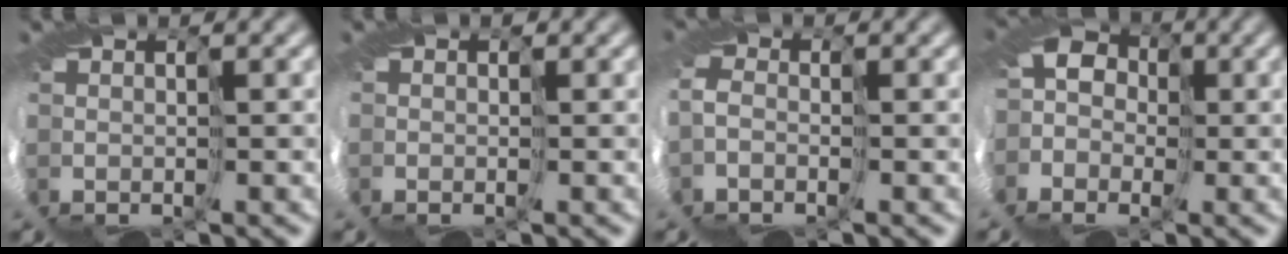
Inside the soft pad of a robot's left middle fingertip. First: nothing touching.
{"total": 0.7, "force": [-0.1, 0.6, 0.3], "torque": [-0.006, 0.005, -0.006]}
{"total": 1.5, "force": [-0.9, 1.0, 0.8], "torque": [-0.036, 0.001, -0.020]}
{"total": 6.7, "force": [-2.3, 6.0, 2.1], "torque": [-0.061, -0.006, -0.054]}